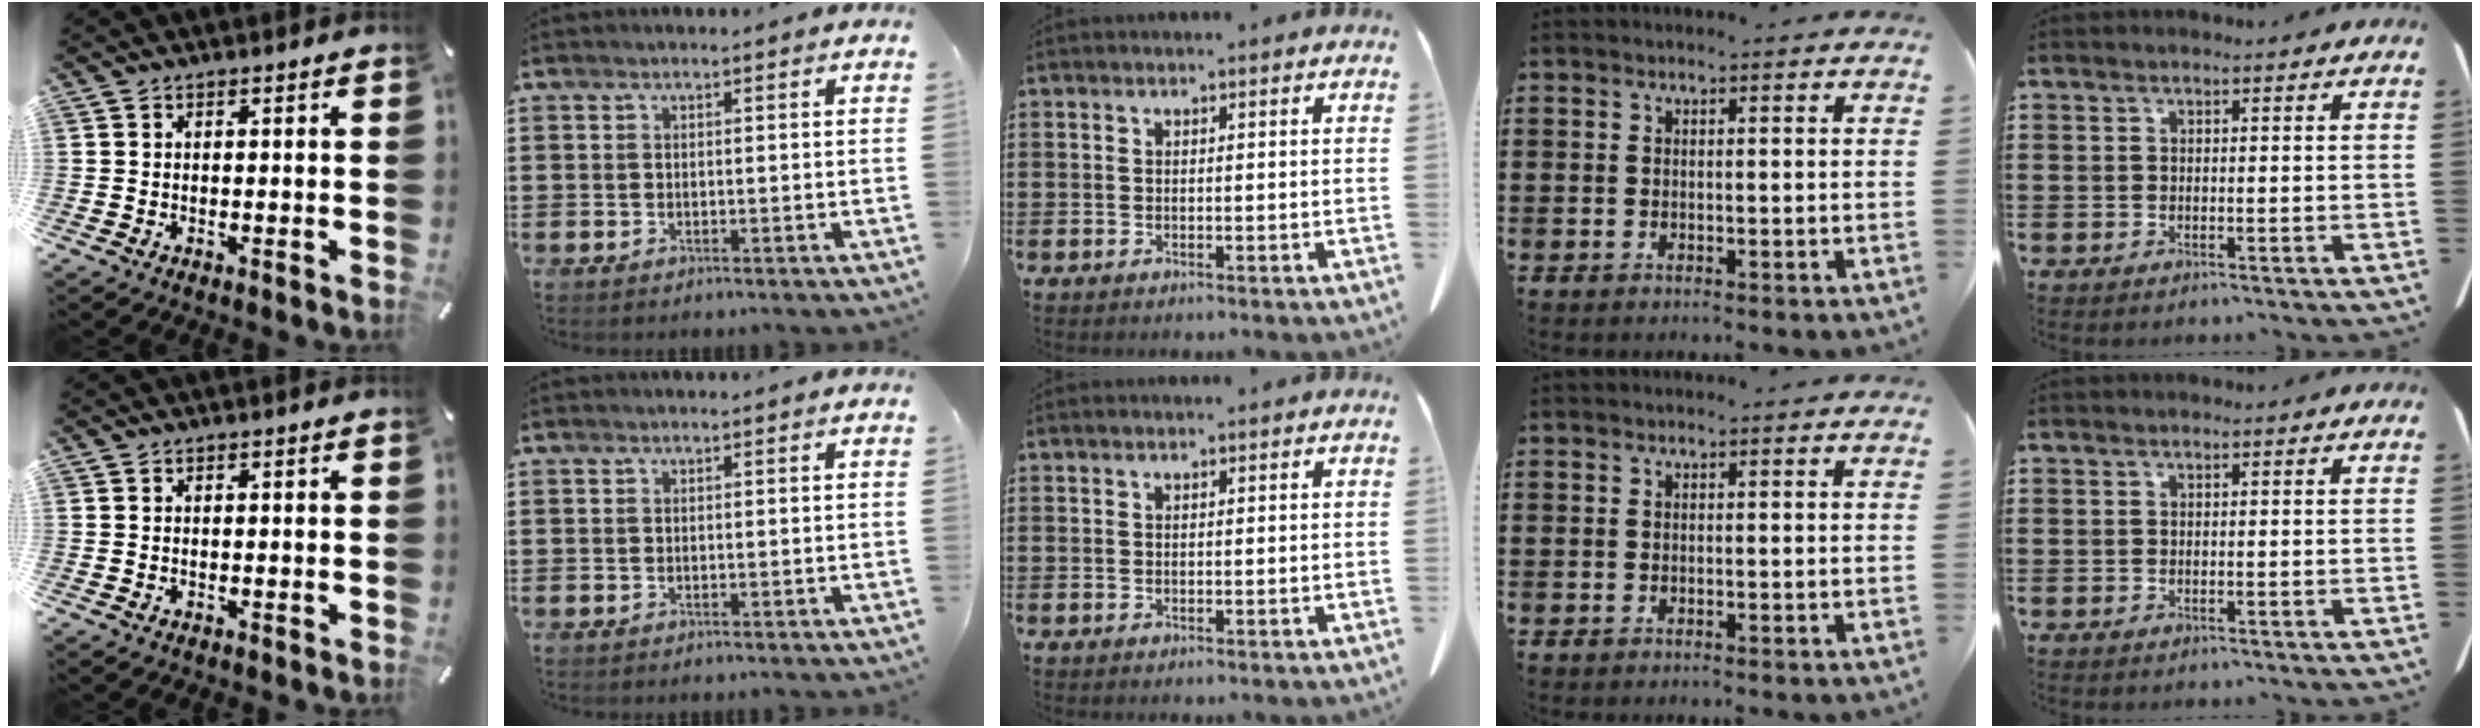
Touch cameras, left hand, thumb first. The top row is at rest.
{}